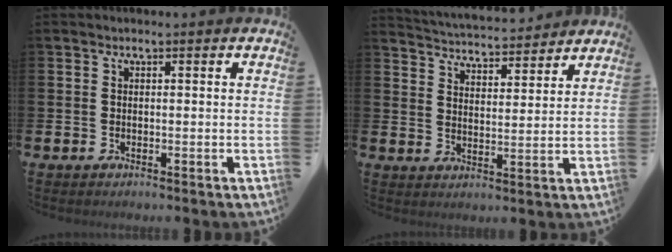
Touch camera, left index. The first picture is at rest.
{"total": 4.8, "force": [4.8, 0.7, 0.1], "torque": [-0.016, -0.039, 0.082]}